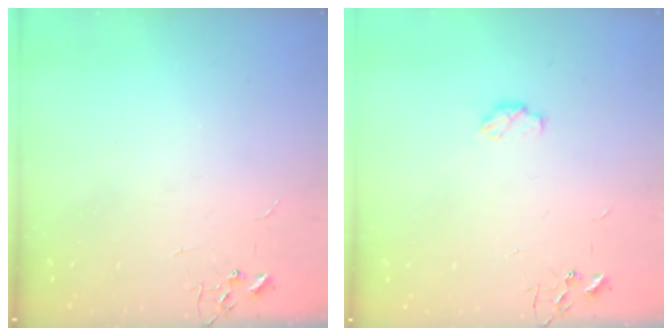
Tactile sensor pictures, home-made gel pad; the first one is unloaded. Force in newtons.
{"total": 4.6, "press": 4.6, "slide": 0.6}